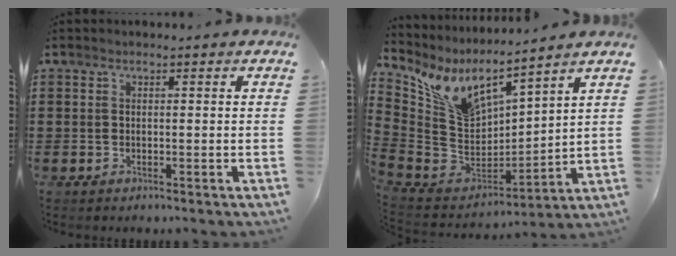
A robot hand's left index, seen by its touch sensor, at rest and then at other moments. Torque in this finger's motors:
{"motor_torque": [0.50, -0.45, 0.33, 0.07]}